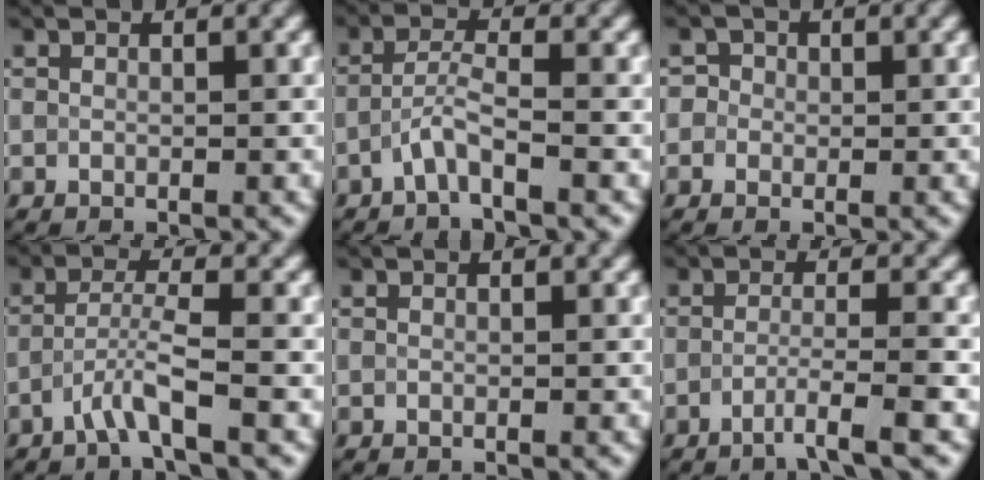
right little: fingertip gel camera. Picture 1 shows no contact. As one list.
[{"total": 2.4, "force": [-1.3, 0.3, 2.0], "torque": [-0.041, 0.007, -0.031]}, {"total": 2.0, "force": [0.6, 1.8, 0.5], "torque": [0.013, 0.011, -0.008]}, {"total": 2.9, "force": [-1.6, 0.0, 2.4], "torque": [-0.049, 0.008, -0.040]}, {"total": 0.0}, {"total": 3.0, "force": [-1.8, 0.1, 2.4], "torque": [-0.032, 0.004, -0.045]}]